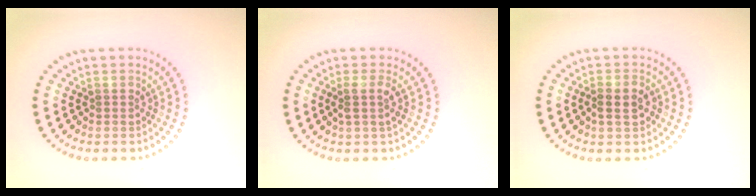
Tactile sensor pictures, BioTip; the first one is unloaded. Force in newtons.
{"total": 1.7, "press": 1.3, "slide": 1.0}
{"total": 2.3, "press": 2.3, "slide": 0.6}